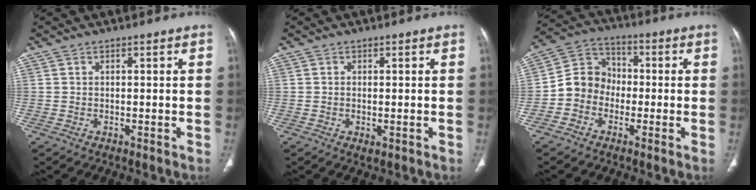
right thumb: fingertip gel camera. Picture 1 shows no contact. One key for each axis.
{"total": 1.1, "fx": -0.3, "fy": 0.5, "fz": 0.9, "tx": -0.016, "ty": -0.004, "tz": -0.003}
{"total": 8.3, "fx": -2.2, "fy": 7.3, "fz": 3.2, "tx": -0.035, "ty": 0.035, "tz": -0.056}